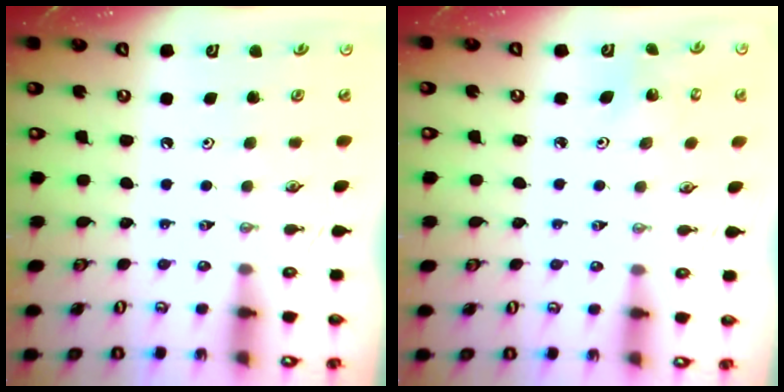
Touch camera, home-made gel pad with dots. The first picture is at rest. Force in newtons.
{"total": 1.7, "press": 1.6, "slide": 0.2}